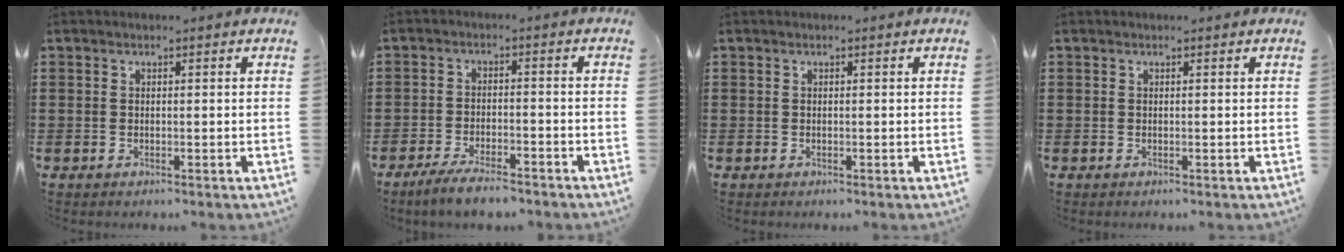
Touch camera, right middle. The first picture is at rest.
{"total": 4.7, "force": [-4.1, 0.8, 2.1], "torque": [-0.048, -0.005, -0.082]}
{"total": 0.0}
{"total": 0.0}